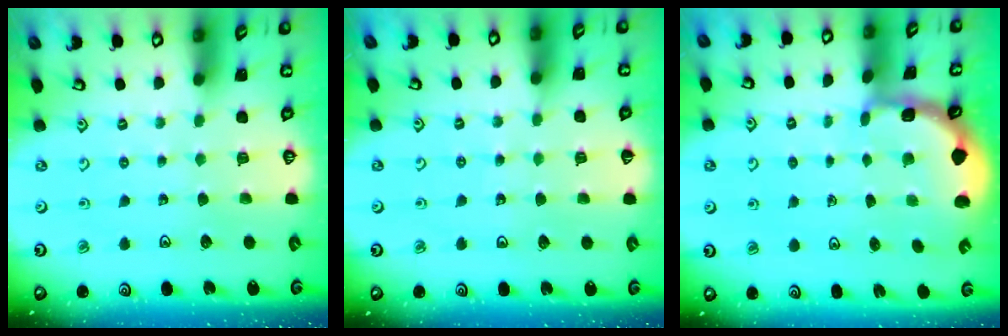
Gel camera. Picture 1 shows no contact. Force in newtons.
{"total": 2.9, "press": 2.8, "slide": 0.3}
{"total": 1.9, "press": 1.9, "slide": 0.2}